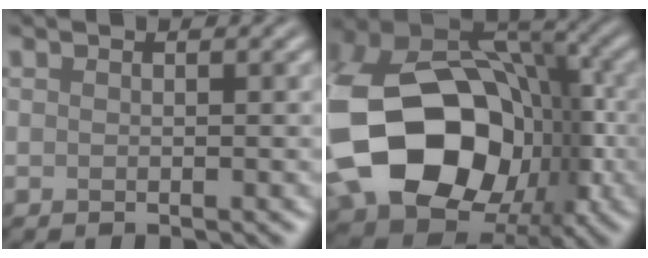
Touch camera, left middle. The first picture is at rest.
{"total": 18.5, "force": [-3.6, 14.1, 11.4], "torque": [-0.246, -0.034, -0.037]}